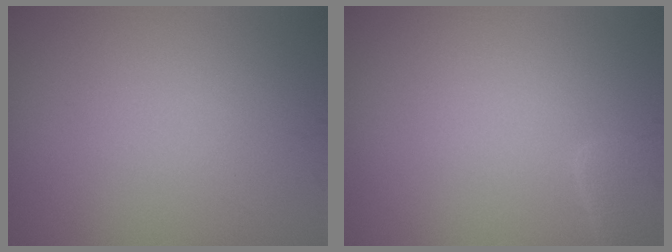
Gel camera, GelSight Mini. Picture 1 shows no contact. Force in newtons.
{"total": 1.7, "press": 1.7, "slide": 0.2}